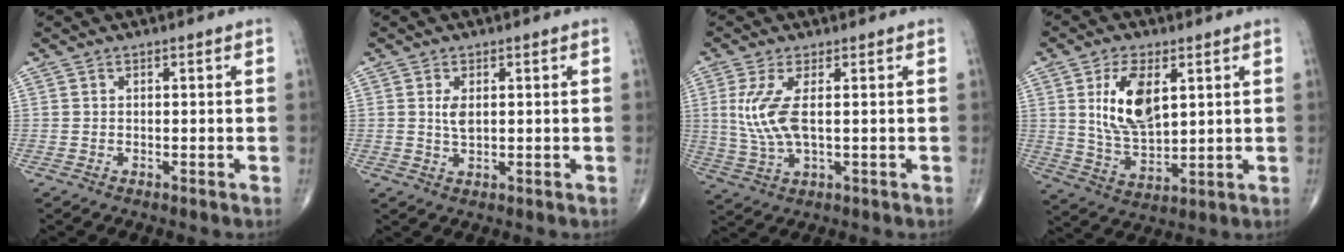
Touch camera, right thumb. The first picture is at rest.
{"total": 2.5, "force": [0.7, 1.1, 2.2], "torque": [-0.038, -0.006, 0.016]}
{"total": 7.7, "force": [1.2, 2.4, 7.2], "torque": [-0.178, -0.010, 0.033]}
{"total": 11.8, "force": [3.6, 5.9, 9.5], "torque": [-0.169, -0.021, 0.075]}